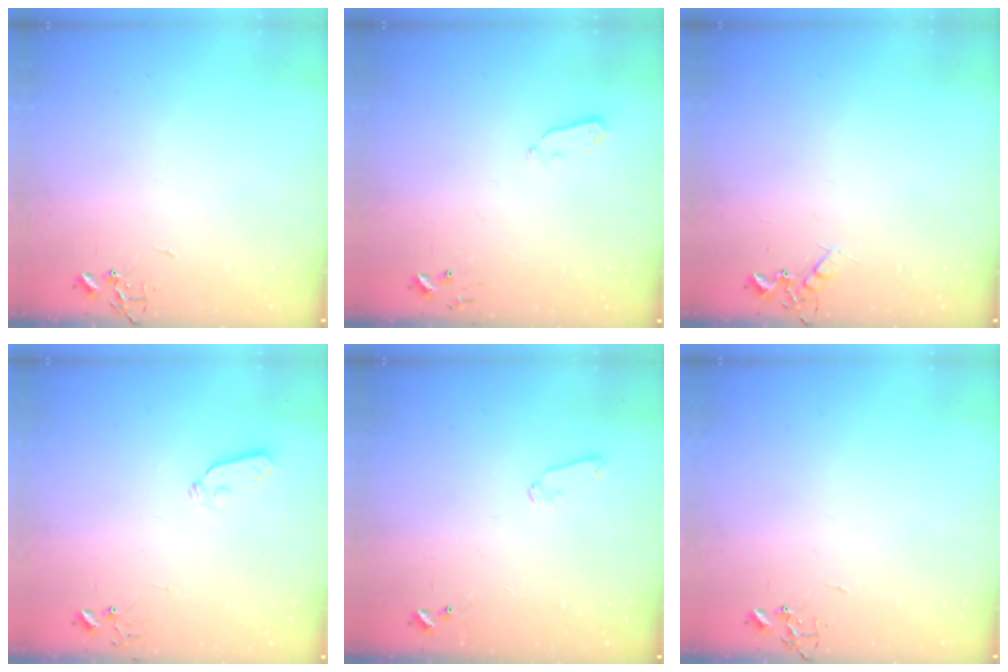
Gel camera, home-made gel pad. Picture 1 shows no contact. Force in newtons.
{"total": 2.9, "press": 2.9, "slide": 0.4}
{"total": 5.8, "press": 5.7, "slide": 0.6}
{"total": 4.6, "press": 4.6, "slide": 0.3}
{"total": 5.2, "press": 5.1, "slide": 1.0}
{"total": 0.0}